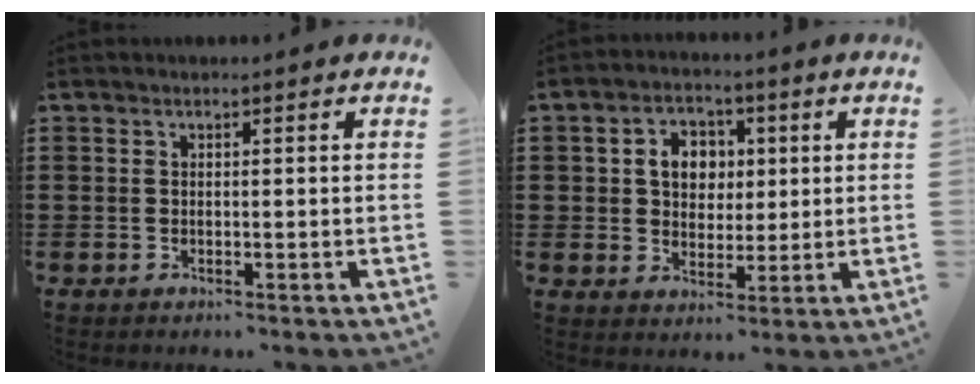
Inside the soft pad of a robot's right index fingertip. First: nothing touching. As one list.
[{"total": 6.0, "force": [1.0, 5.0, 3.2], "torque": [-0.074, 0.015, 0.013]}]